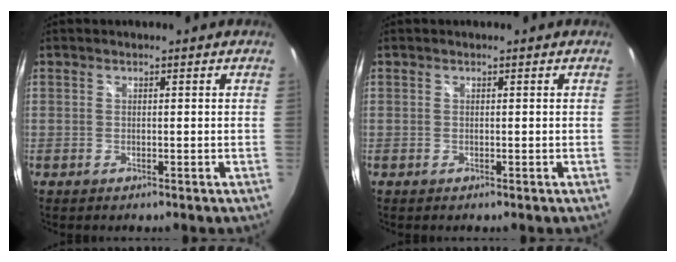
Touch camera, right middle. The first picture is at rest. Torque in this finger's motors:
{"motor_torque": [0.00, 0.00, 0.00, 0.00]}